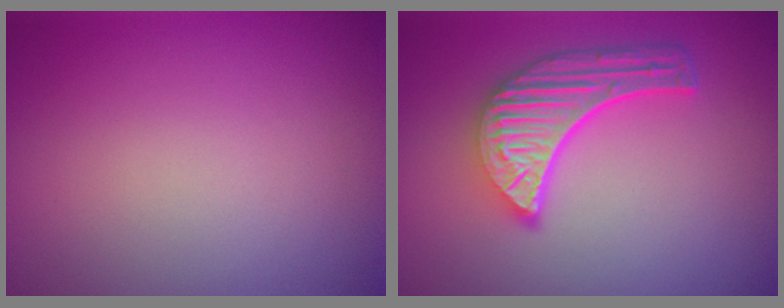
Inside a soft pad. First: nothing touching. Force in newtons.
{"total": 5.8, "press": 4.3, "slide": 3.8}